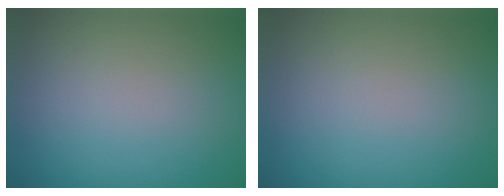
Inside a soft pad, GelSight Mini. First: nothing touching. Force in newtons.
{"total": 0.0}